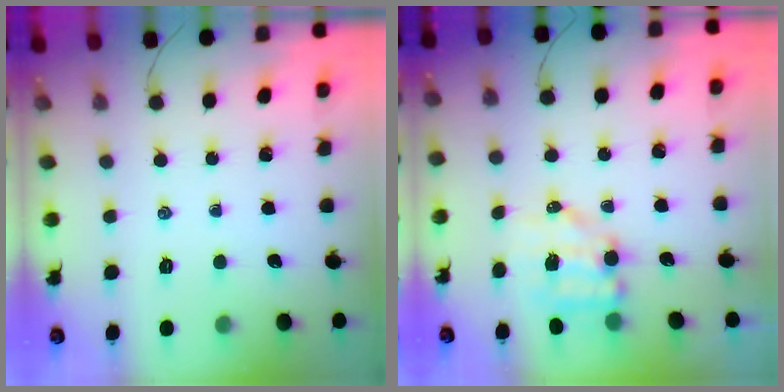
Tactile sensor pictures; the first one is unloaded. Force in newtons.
{"total": 7.1, "press": 7.1, "slide": 1.0}